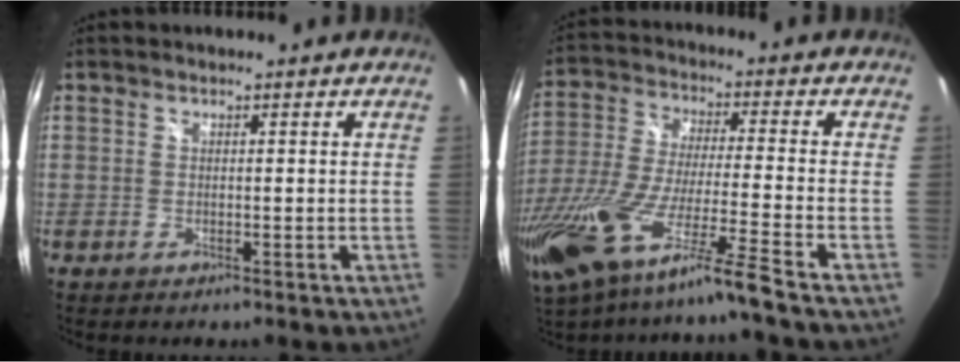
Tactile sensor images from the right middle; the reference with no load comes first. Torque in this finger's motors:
{"motor_torque": [1.41, -0.73, 0.89, 0.21]}